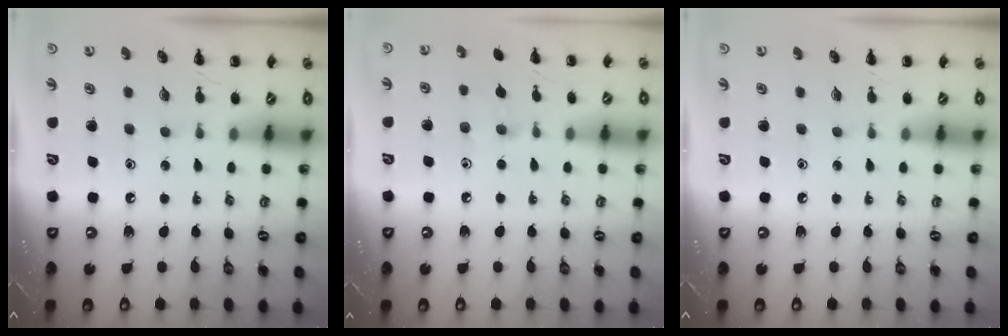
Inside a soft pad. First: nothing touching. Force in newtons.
{"total": 5.9, "press": 5.5, "slide": 2.0}
{"total": 0.0}